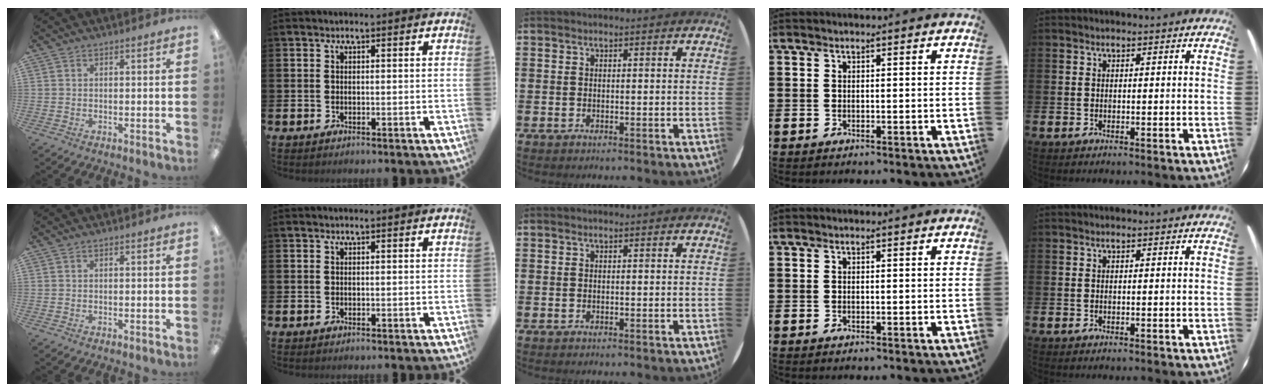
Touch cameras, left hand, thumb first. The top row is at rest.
{}